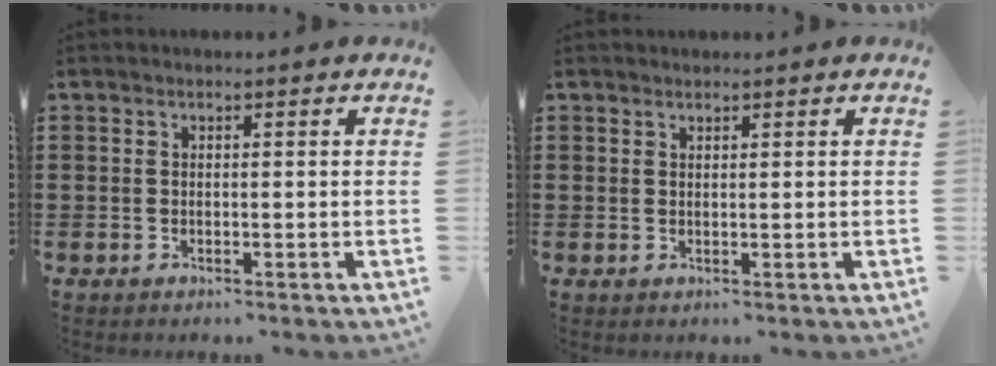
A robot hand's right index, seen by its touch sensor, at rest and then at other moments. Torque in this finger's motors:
{"motor_torque": [-0.11, -0.01, -0.02, -0.01]}